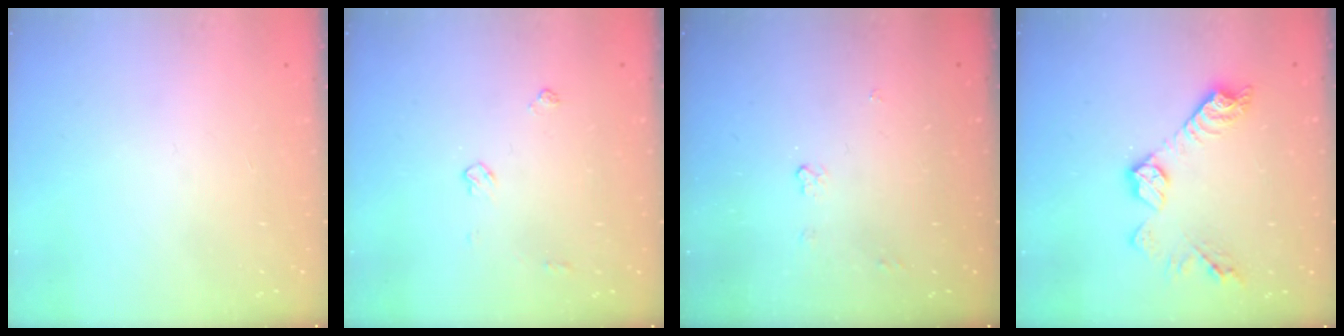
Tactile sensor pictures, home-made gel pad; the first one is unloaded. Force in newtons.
{"total": 5.2, "press": 5.1, "slide": 0.8}
{"total": 3.7, "press": 3.6, "slide": 0.6}
{"total": 10.7, "press": 10.7, "slide": 0.4}